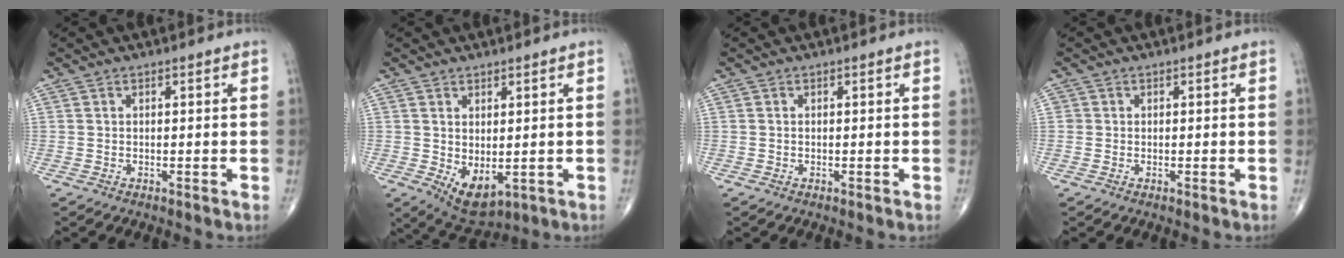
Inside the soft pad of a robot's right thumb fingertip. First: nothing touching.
{"total": 6.5, "force": [-0.7, 3.5, 5.4], "torque": [-0.076, -0.010, 0.009]}
{"total": 0.0}
{"total": 0.6, "force": [0.0, 0.6, 0.0], "torque": [0.004, 0.004, -0.002]}